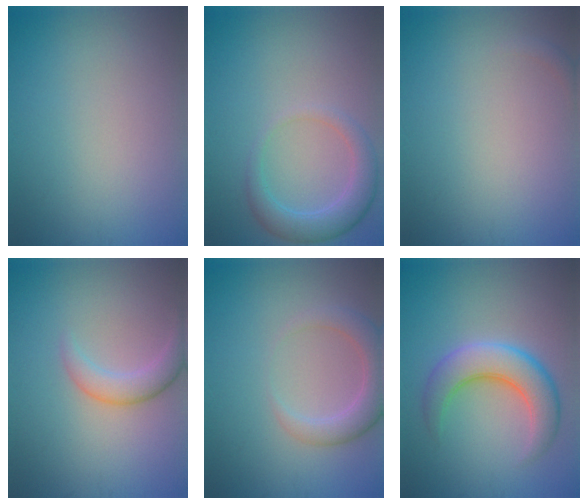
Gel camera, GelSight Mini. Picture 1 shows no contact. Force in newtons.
{"total": 2.4, "press": 2.4, "slide": 0.4}
{"total": 0.6, "press": 0.6, "slide": 0.1}
{"total": 2.6, "press": 2.6, "slide": 0.2}
{"total": 3.5, "press": 3.5, "slide": 0.4}
{"total": 5.7, "press": 5.7, "slide": 0.1}